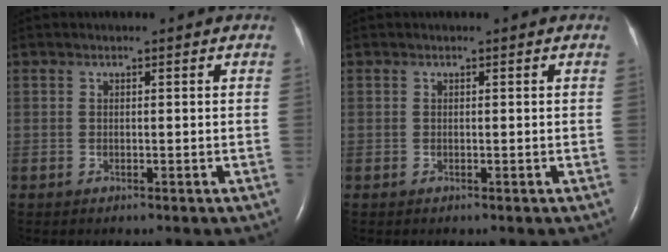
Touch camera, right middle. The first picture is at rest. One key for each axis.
{"total": 0.0}